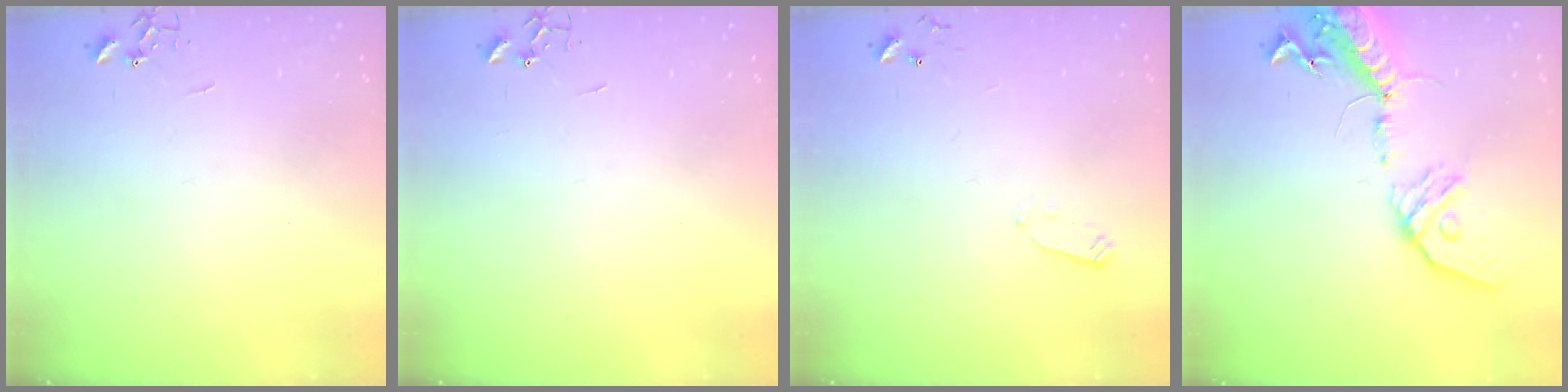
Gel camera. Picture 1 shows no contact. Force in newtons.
{"total": 0.0}
{"total": 2.4, "press": 2.3, "slide": 0.4}
{"total": 18.2, "press": 17.7, "slide": 4.0}